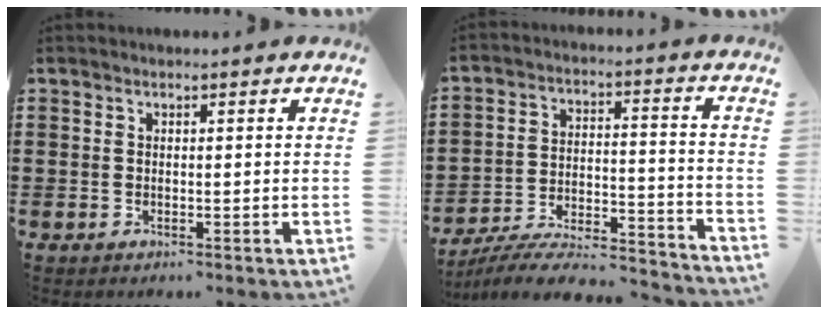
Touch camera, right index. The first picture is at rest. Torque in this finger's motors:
{"motor_torque": [-2.14, 0.00, -1.05, -0.09]}